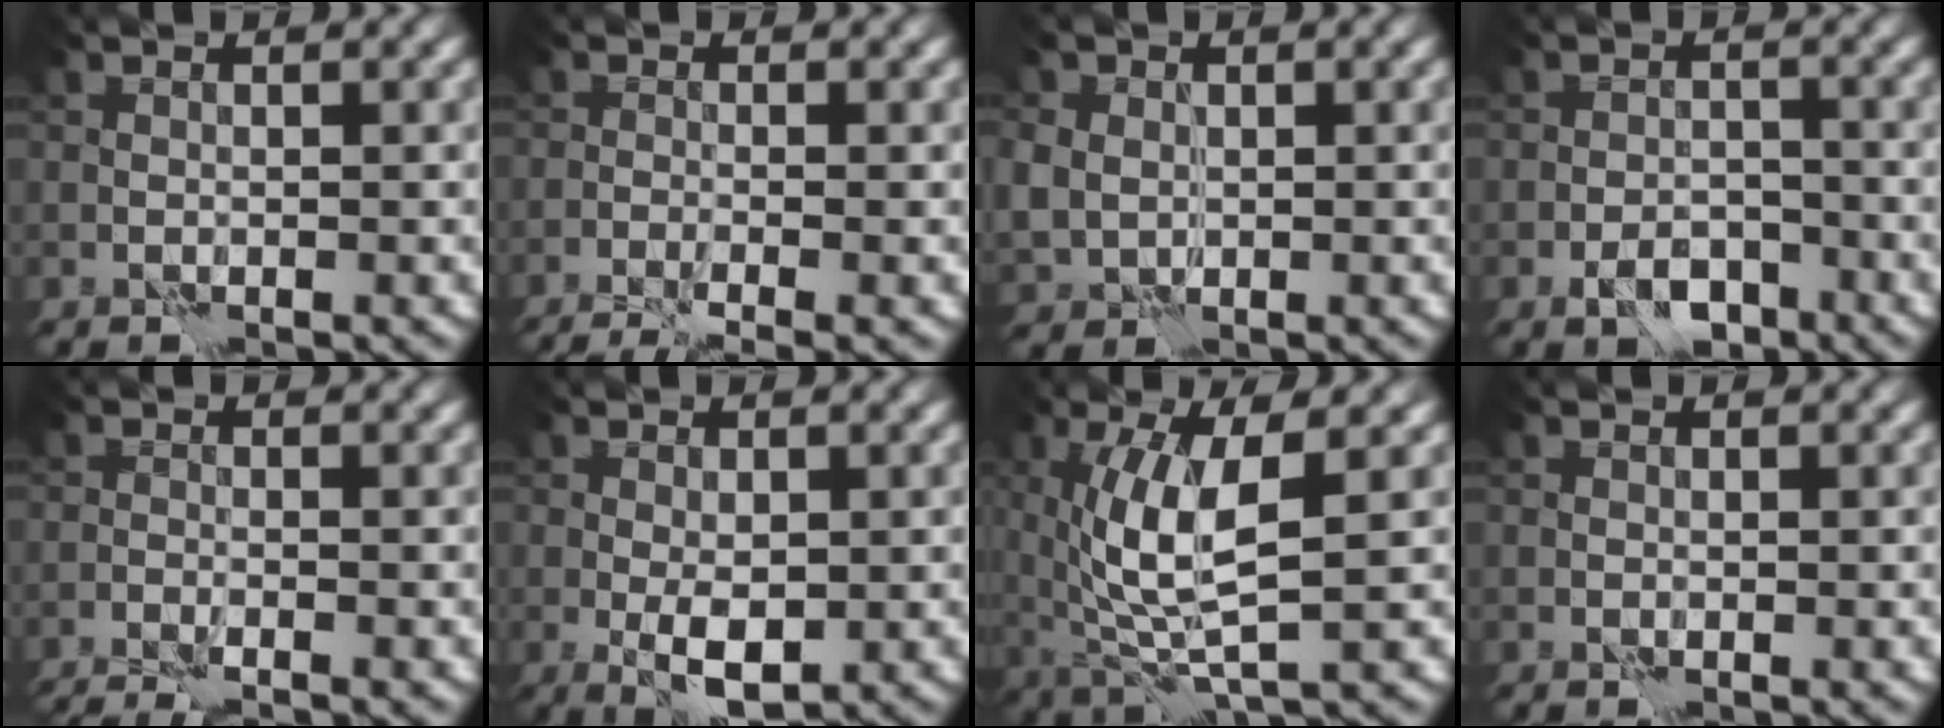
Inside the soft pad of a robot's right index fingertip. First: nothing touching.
{"total": 4.3, "force": [-3.2, 0.6, 2.9], "torque": [-0.048, -0.013, -0.054]}
{"total": 3.2, "force": [0.4, 2.8, 1.4], "torque": [-0.033, 0.003, 0.006]}
{"total": 2.8, "force": [-1.7, 1.5, 1.6], "torque": [-0.022, 0.002, -0.030]}
{"total": 3.6, "force": [-3.2, 0.3, 1.6], "torque": [-0.031, -0.008, -0.054]}
{"total": 3.6, "force": [-0.6, 1.7, 3.1], "torque": [-0.054, -0.006, -0.004]}
{"total": 6.3, "force": [1.3, 1.6, 5.9], "torque": [-0.131, -0.006, 0.031]}
{"total": 0.0}